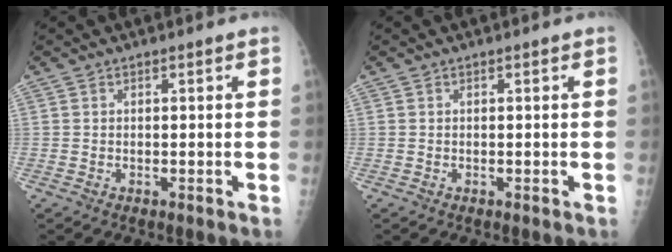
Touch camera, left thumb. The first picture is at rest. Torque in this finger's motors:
{"motor_torque": [-0.03, 0.03, -0.08, -0.09, 0.00]}